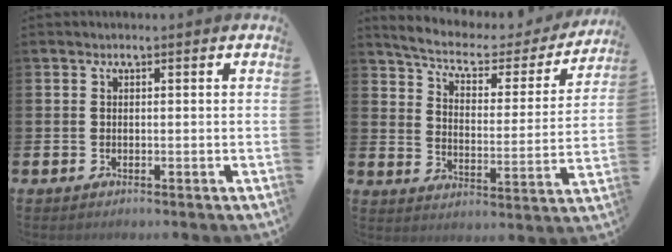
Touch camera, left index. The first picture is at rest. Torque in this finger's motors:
{"motor_torque": [0.66, -1.48, -0.38, 0.00]}